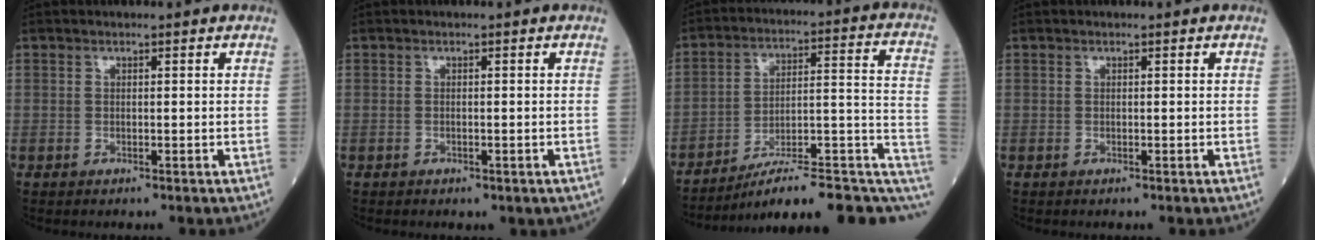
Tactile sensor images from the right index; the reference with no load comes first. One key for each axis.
{"total": 0.9, "fx": -0.5, "fy": 0.6, "fz": 0.5, "tx": -0.009, "ty": -0.001, "tz": -0.001}
{"total": 18.5, "fx": -11.9, "fy": 4.6, "fz": 13.4, "tx": -0.127, "ty": 0.060, "tz": -0.164}
{"total": 0.0}